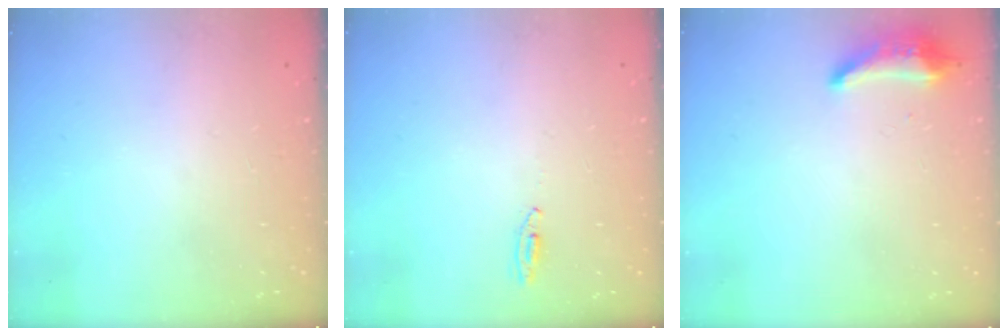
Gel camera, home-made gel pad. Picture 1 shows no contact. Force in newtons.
{"total": 2.7, "press": 2.5, "slide": 1.0}
{"total": 10.1, "press": 9.0, "slide": 4.6}